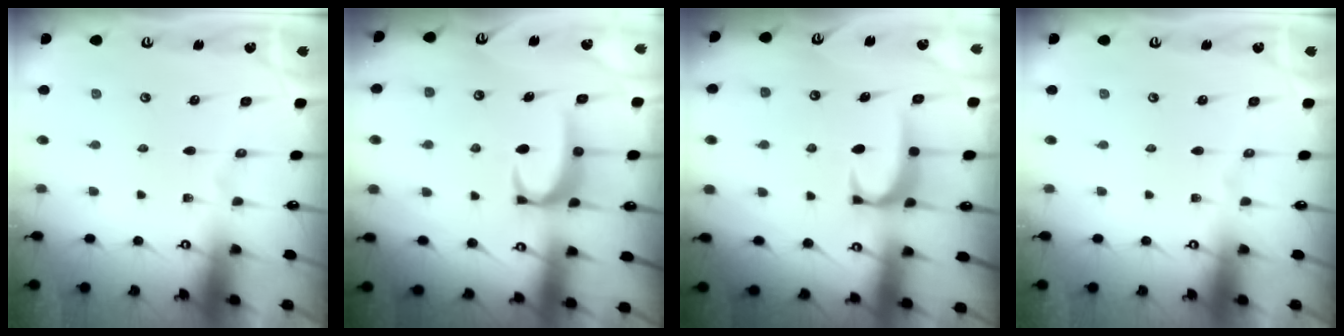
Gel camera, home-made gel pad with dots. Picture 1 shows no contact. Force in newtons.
{"total": 3.5, "press": 3.4, "slide": 0.4}
{"total": 1.8, "press": 1.7, "slide": 0.5}
{"total": 0.0}